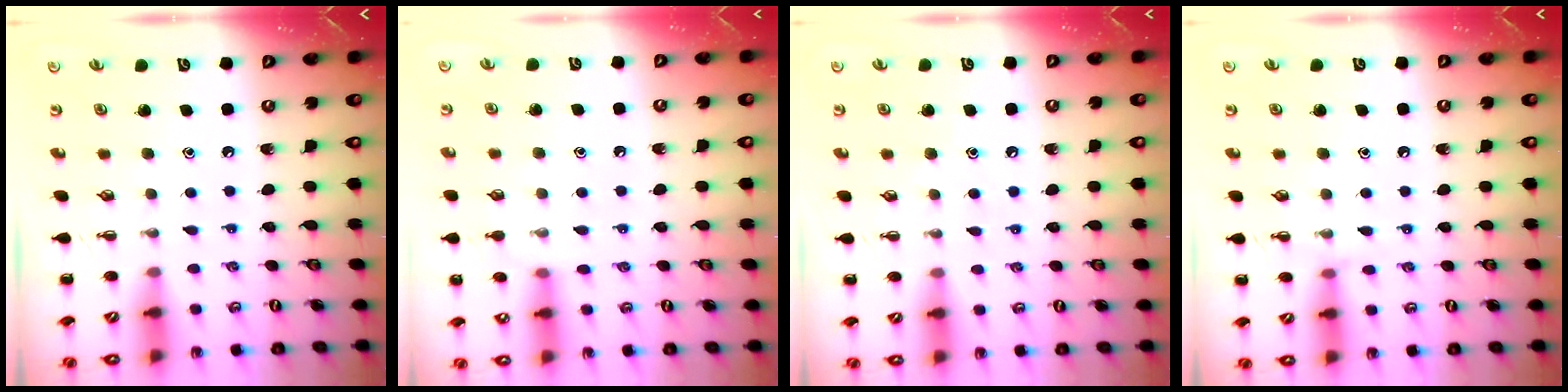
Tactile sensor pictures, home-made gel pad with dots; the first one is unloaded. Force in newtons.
{"total": 5.5, "press": 5.2, "slide": 1.8}
{"total": 6.8, "press": 6.6, "slide": 1.7}
{"total": 5.9, "press": 5.5, "slide": 1.9}